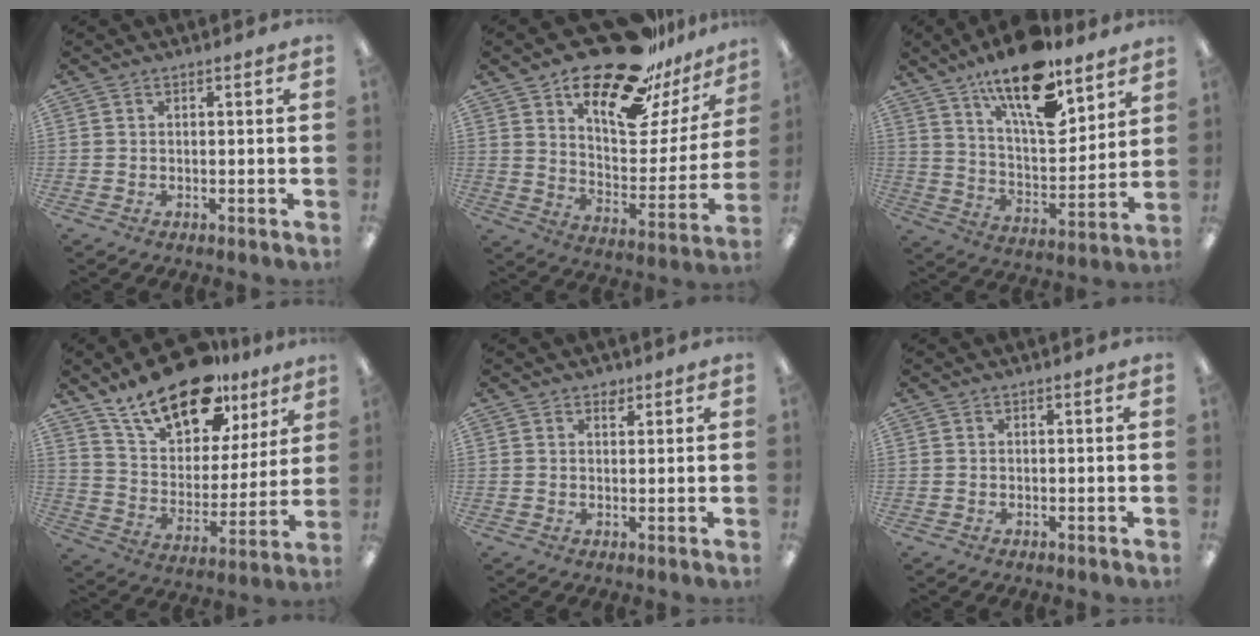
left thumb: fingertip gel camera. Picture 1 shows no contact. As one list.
[{"total": 25.1, "force": [18.9, 9.4, 13.4], "torque": [-0.198, -0.117, 0.318]}, {"total": 18.7, "force": [12.9, 6.7, 11.7], "torque": [-0.198, -0.074, 0.218]}, {"total": 20.1, "force": [14.7, 9.5, 9.9], "torque": [-0.168, -0.088, 0.258]}, {"total": 2.0, "force": [1.5, 1.1, 0.7], "torque": [0.000, -0.006, 0.023]}, {"total": 0.0}]